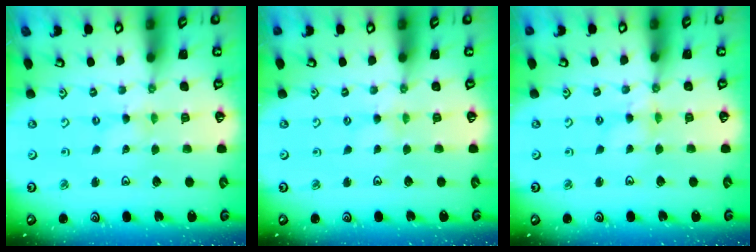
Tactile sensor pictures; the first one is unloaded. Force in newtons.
{"total": 1.3, "press": 1.2, "slide": 0.3}
{"total": 2.6, "press": 2.6, "slide": 0.4}